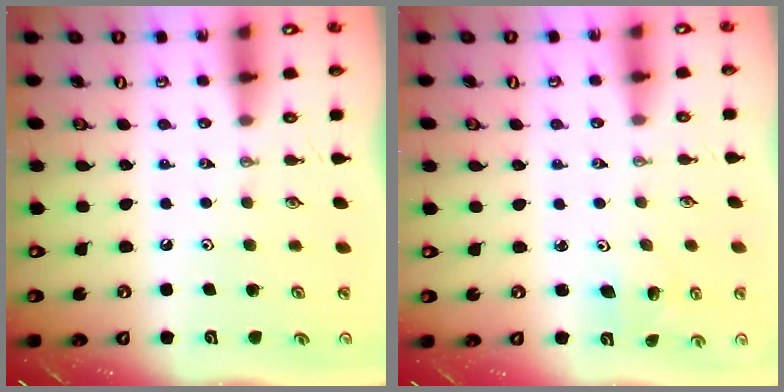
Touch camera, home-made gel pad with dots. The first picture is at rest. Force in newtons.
{"total": 3.8, "press": 3.8, "slide": 0.2}